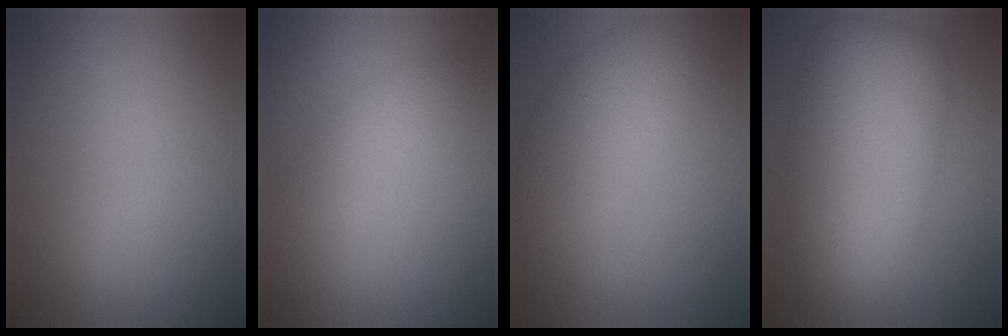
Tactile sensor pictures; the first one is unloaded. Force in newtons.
{"total": 2.4, "press": 2.4, "slide": 0.0}
{"total": 3.7, "press": 3.7, "slide": 0.3}
{"total": 9.7, "press": 9.7, "slide": 0.2}